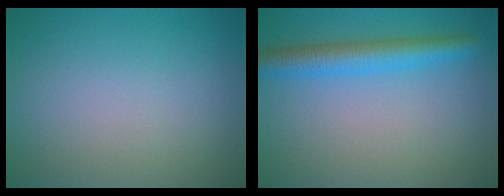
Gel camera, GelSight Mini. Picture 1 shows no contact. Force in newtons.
{"total": 4.1, "press": 4.1, "slide": 0.3}